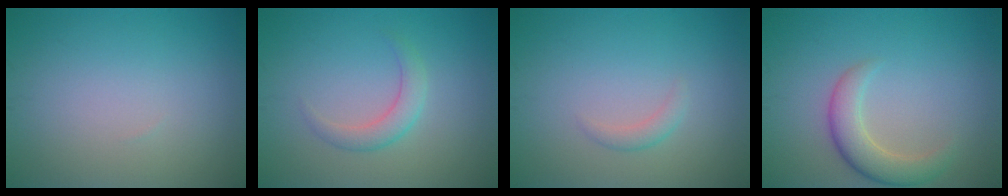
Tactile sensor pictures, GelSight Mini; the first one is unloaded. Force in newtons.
{"total": 2.2, "press": 2.2, "slide": 0.0}
{"total": 1.1, "press": 1.1, "slide": 0.1}
{"total": 3.6, "press": 3.6, "slide": 0.3}